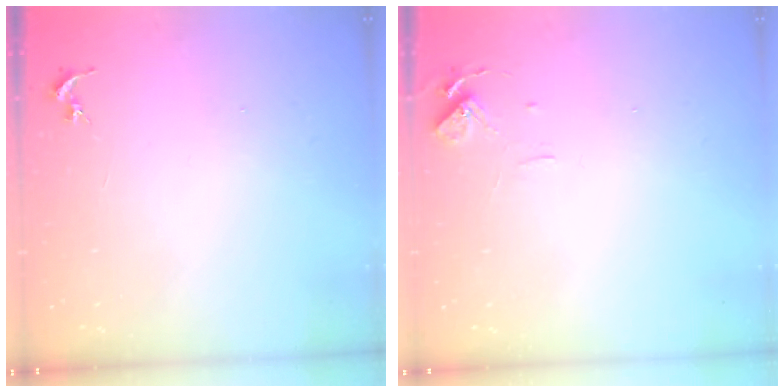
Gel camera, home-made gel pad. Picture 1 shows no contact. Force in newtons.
{"total": 6.2, "press": 6.2, "slide": 0.5}